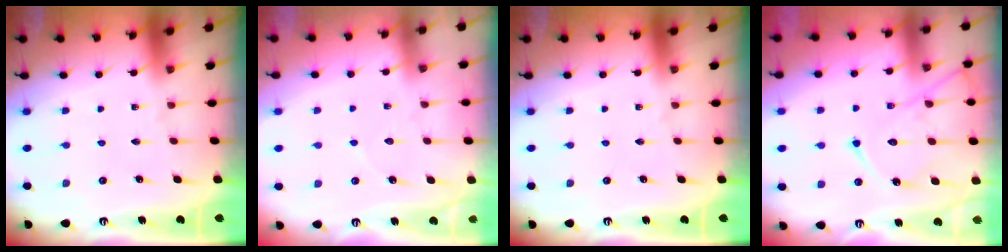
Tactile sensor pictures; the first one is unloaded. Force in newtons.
{"total": 2.9, "press": 2.9, "slide": 0.2}
{"total": 0.0}
{"total": 14.7, "press": 14.6, "slide": 1.6}